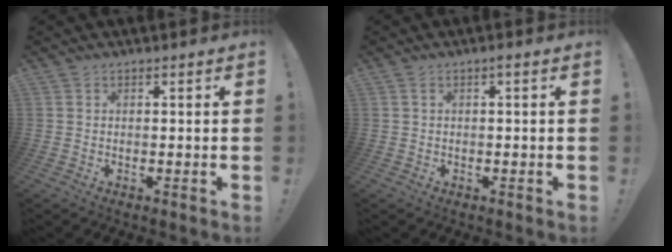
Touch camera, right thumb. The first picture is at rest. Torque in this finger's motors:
{"motor_torque": [-0.02, -0.02, 0.20, 0.18, 0.00]}